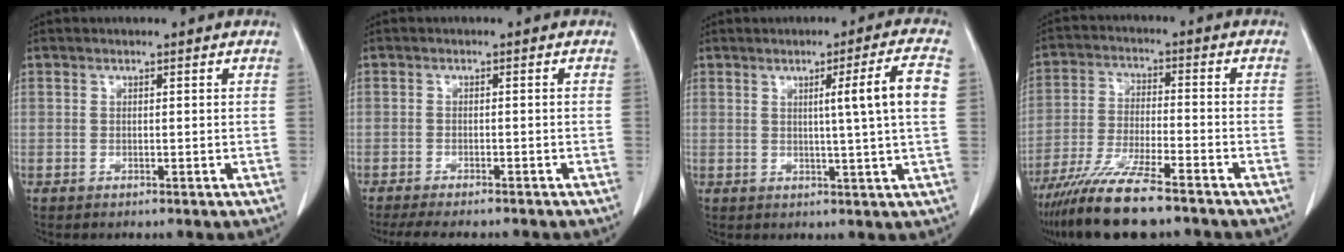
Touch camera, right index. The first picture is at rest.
{"total": 4.6, "force": [-4.2, -0.1, 1.9], "torque": [-0.020, -0.011, -0.069]}
{"total": 8.1, "force": [1.6, -1.5, 7.8], "torque": [-0.114, -0.001, 0.026]}
{"total": 10.4, "force": [-8.1, 0.4, 6.5], "torque": [-0.125, -0.030, -0.152]}